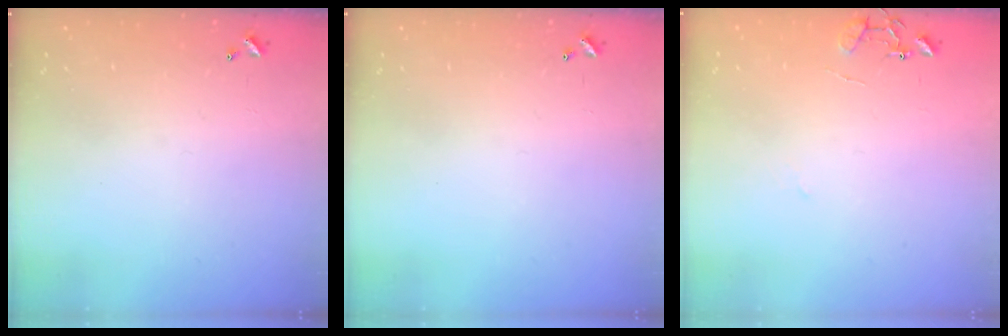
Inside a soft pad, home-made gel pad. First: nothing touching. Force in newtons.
{"total": 0.0}
{"total": 8.7, "press": 8.7, "slide": 0.8}